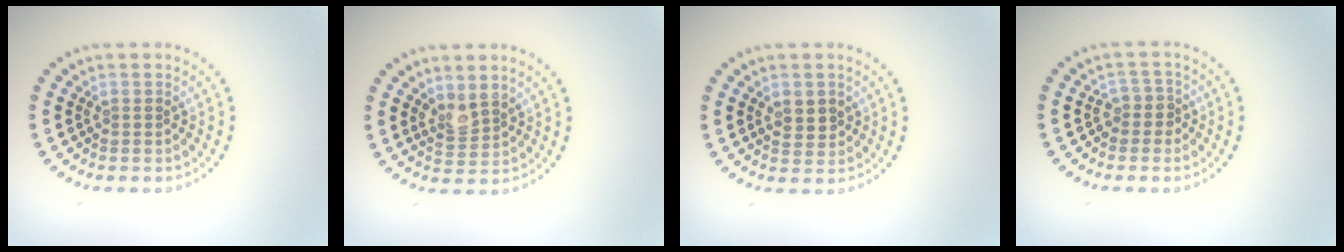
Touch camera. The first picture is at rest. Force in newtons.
{"total": 2.0, "press": 1.6, "slide": 1.1}
{"total": 1.7, "press": 1.7, "slide": 0.6}
{"total": 1.7, "press": 1.4, "slide": 1.1}